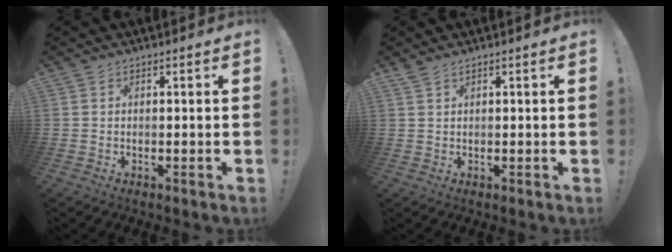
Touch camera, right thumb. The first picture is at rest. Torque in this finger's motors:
{"motor_torque": [0.05, 0.10, 0.11, -0.06, 0.00]}